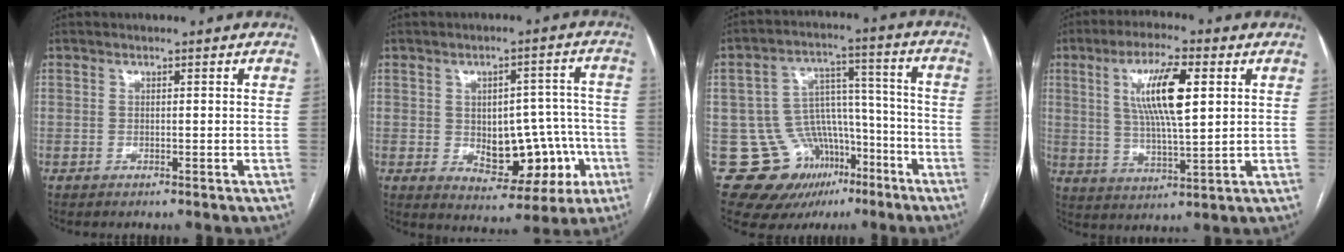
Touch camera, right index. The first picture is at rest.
{"total": 12.1, "force": [-2.5, 7.0, 9.6], "torque": [-0.109, 0.027, -0.013]}
{"total": 14.2, "force": [-7.6, 11.4, 3.9], "torque": [-0.056, 0.083, -0.101]}
{"total": 11.1, "force": [3.2, 2.0, 10.4], "torque": [-0.193, 0.006, 0.058]}